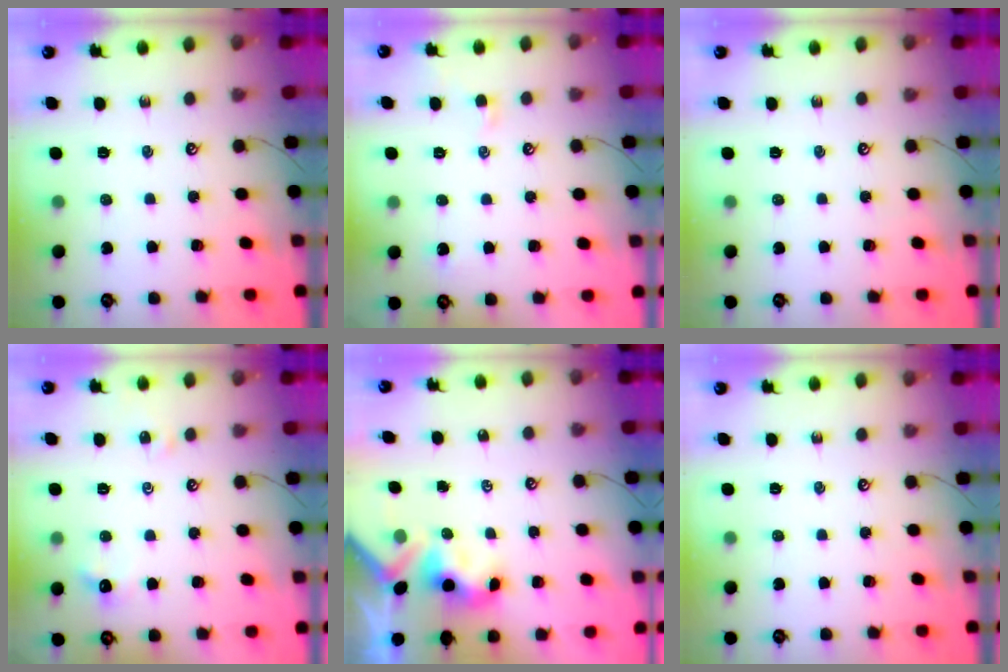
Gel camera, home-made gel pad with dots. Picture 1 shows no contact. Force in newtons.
{"total": 0.5, "press": 0.3, "slide": 0.4}
{"total": 0.0}
{"total": 2.3, "press": 2.2, "slide": 0.6}
{"total": 3.1, "press": 3.1, "slide": 0.3}
{"total": 0.0}